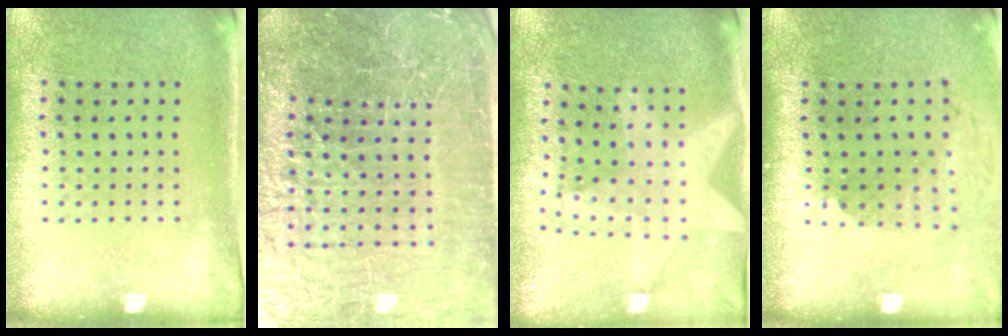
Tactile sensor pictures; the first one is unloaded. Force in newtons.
{"total": 6.8, "press": 6.1, "slide": 3.1}
{"total": 2.2, "press": 1.7, "slide": 1.3}
{"total": 1.9, "press": 1.4, "slide": 1.3}